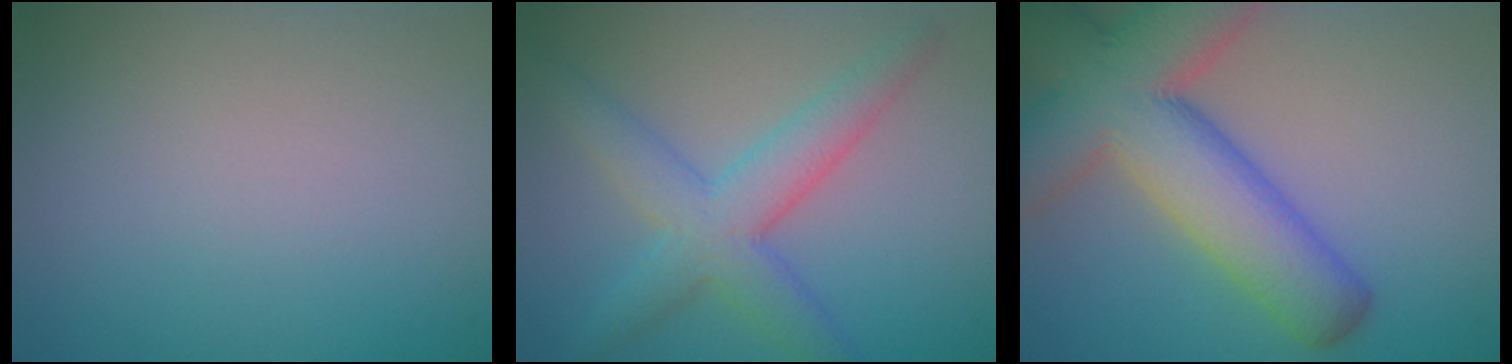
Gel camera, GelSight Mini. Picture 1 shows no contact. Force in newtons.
{"total": 5.2, "press": 5.2, "slide": 0.1}
{"total": 11.5, "press": 11.5, "slide": 0.7}